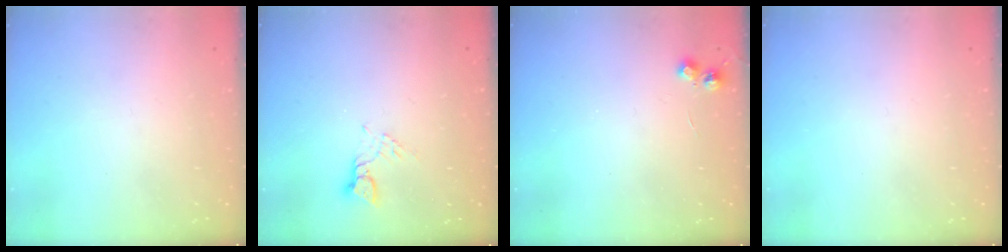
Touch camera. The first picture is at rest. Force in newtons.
{"total": 2.5, "press": 2.5, "slide": 0.1}
{"total": 5.2, "press": 5.2, "slide": 0.5}
{"total": 0.0}